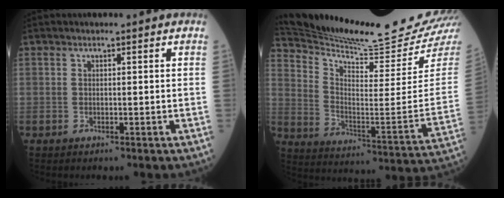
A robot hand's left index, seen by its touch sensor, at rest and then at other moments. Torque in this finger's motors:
{"motor_torque": [0.79, -1.35, 0.06, -0.01]}